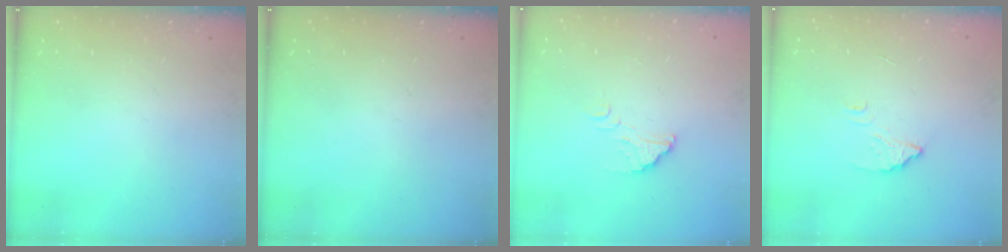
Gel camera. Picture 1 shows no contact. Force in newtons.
{"total": 0.0}
{"total": 3.0, "press": 3.0, "slide": 0.1}
{"total": 3.5, "press": 3.5, "slide": 0.5}